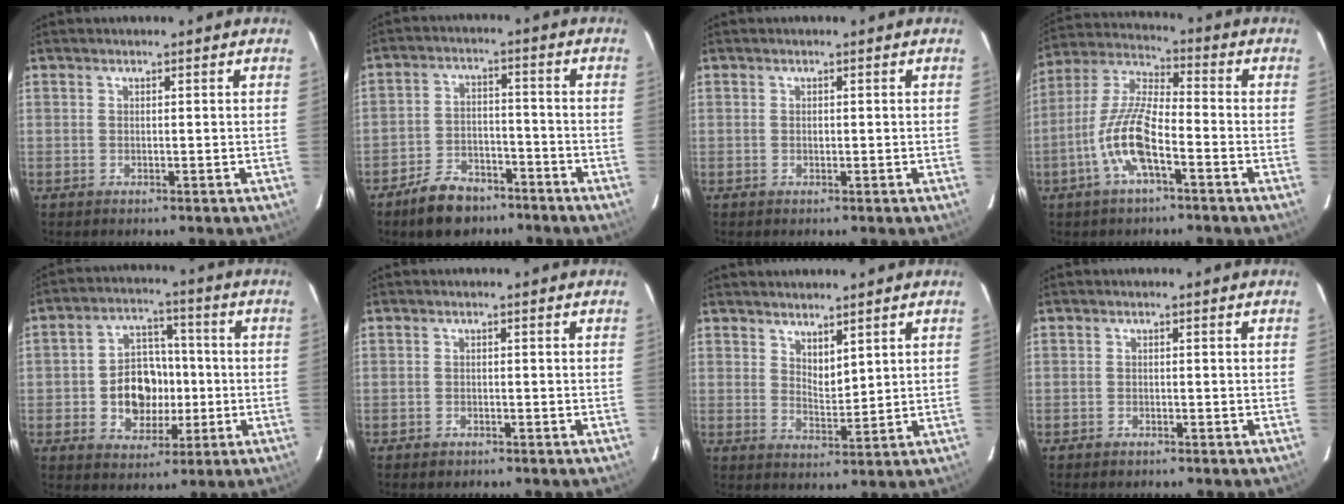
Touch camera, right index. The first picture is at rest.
{"total": 9.8, "force": [-7.2, 5.2, 4.1], "torque": [-0.095, 0.020, -0.108]}
{"total": 0.5, "force": [0.0, 0.4, 0.3], "torque": [-0.004, 0.000, 0.000]}
{"total": 11.7, "force": [-5.0, 3.1, 10.1], "torque": [-0.218, 0.002, -0.099]}
{"total": 11.0, "force": [-1.8, 8.8, 6.3], "torque": [-0.134, 0.023, -0.015]}
{"total": 1.4, "force": [-1.0, 1.0, 0.3], "torque": [-0.009, 0.003, -0.014]}
{"total": 3.9, "force": [3.0, 1.4, 2.0], "torque": [-0.028, -0.004, 0.054]}
{"total": 1.1, "force": [-0.9, 0.6, 0.1], "torque": [-0.008, 0.004, -0.015]}